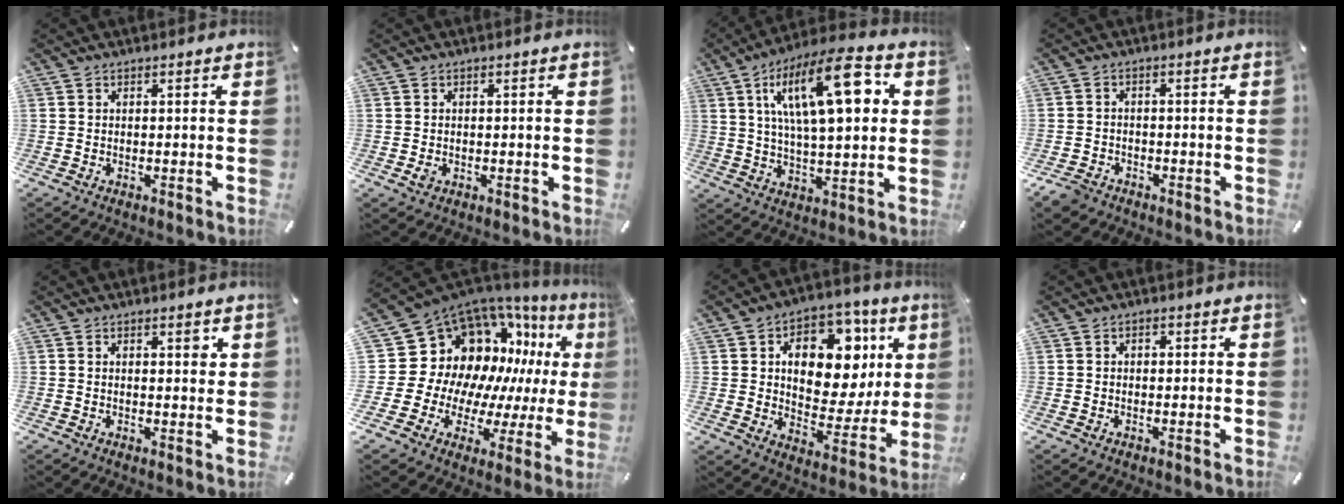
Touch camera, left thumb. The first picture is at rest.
{"total": 1.3, "force": [-0.2, 1.1, 0.7], "torque": [-0.012, 0.002, -0.004]}
{"total": 20.7, "force": [7.2, 7.8, 17.8], "torque": [-0.293, -0.016, 0.104]}
{"total": 3.5, "force": [-2.4, 2.3, 1.0], "torque": [-0.028, 0.011, -0.051]}
{"total": 2.2, "force": [1.2, 1.0, 1.5], "torque": [-0.008, -0.008, 0.015]}
{"total": 16.5, "force": [7.1, 13.5, 6.3], "torque": [-0.085, -0.102, 0.160]}
{"total": 16.7, "force": [6.4, 11.0, 10.8], "torque": [-0.141, -0.042, 0.109]}
{"total": 1.0, "force": [0.1, 0.9, 0.5], "torque": [-0.010, 0.007, -0.001]}